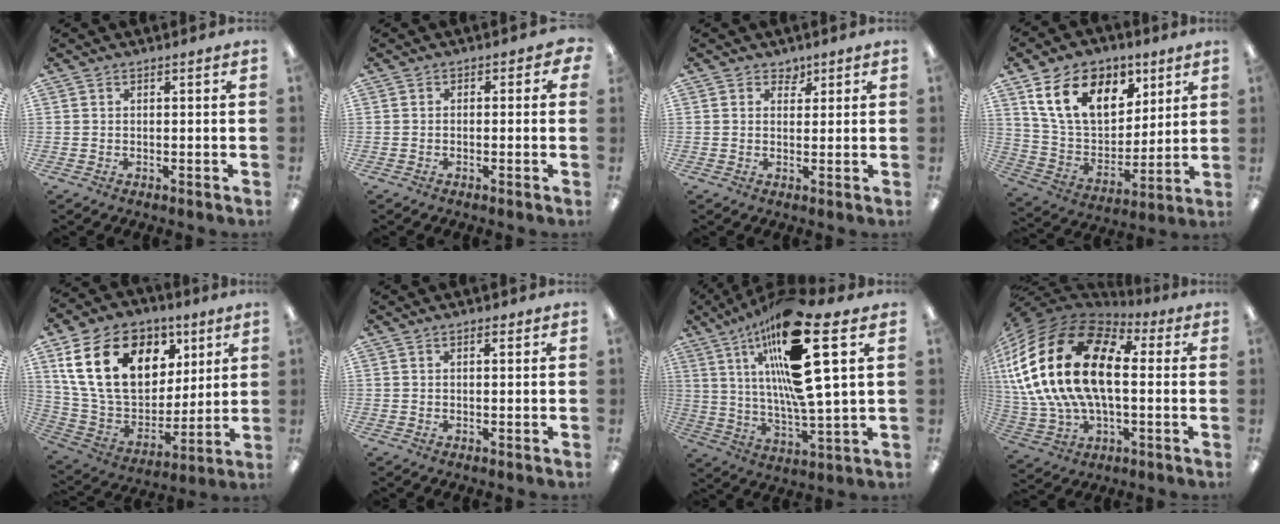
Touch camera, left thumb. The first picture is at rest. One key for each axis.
{"total": 1.5, "fx": -1.1, "fy": 0.8, "fz": 0.7, "tx": -0.012, "ty": 0.007, "tz": -0.021}
{"total": 2.4, "fx": 1.5, "fy": 1.7, "fz": 0.5, "tx": 0.002, "ty": -0.004, "tz": 0.025}
{"total": 17.3, "fx": 9.0, "fy": 11.0, "fz": 9.8, "tx": -0.179, "ty": -0.016, "tz": 0.169}
{"total": 22.5, "fx": 9.2, "fy": 15.2, "fz": 13.8, "tx": -0.276, "ty": -0.016, "tz": 0.168}
{"total": 1.3, "fx": 0.8, "fy": 0.5, "fz": 0.8, "tx": -0.010, "ty": -0.002, "tz": 0.012}
{"total": 23.7, "fx": 11.5, "fy": 4.9, "fz": 20.2, "tx": -0.361, "ty": -0.056, "tz": 0.175}
{"total": 25.3, "fx": 4.3, "fy": 14.6, "fz": 20.1, "tx": -0.445, "ty": -0.002, "tz": 0.073}